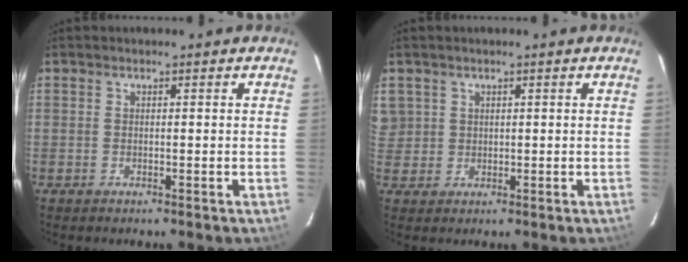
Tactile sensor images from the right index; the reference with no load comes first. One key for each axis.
{"total": 4.2, "fx": 1.5, "fy": 3.9, "fz": 0.6, "tx": -0.002, "ty": 0.011, "tz": 0.033}